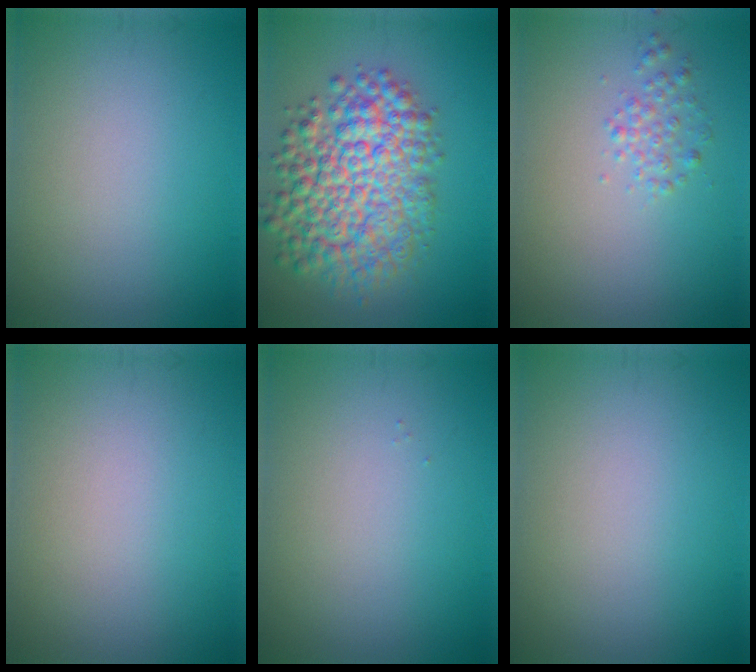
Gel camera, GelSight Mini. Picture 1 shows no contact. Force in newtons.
{"total": 9.6, "press": 9.6, "slide": 0.3}
{"total": 1.5, "press": 1.5, "slide": 0.0}
{"total": 0.0}
{"total": 0.0}
{"total": 0.0}